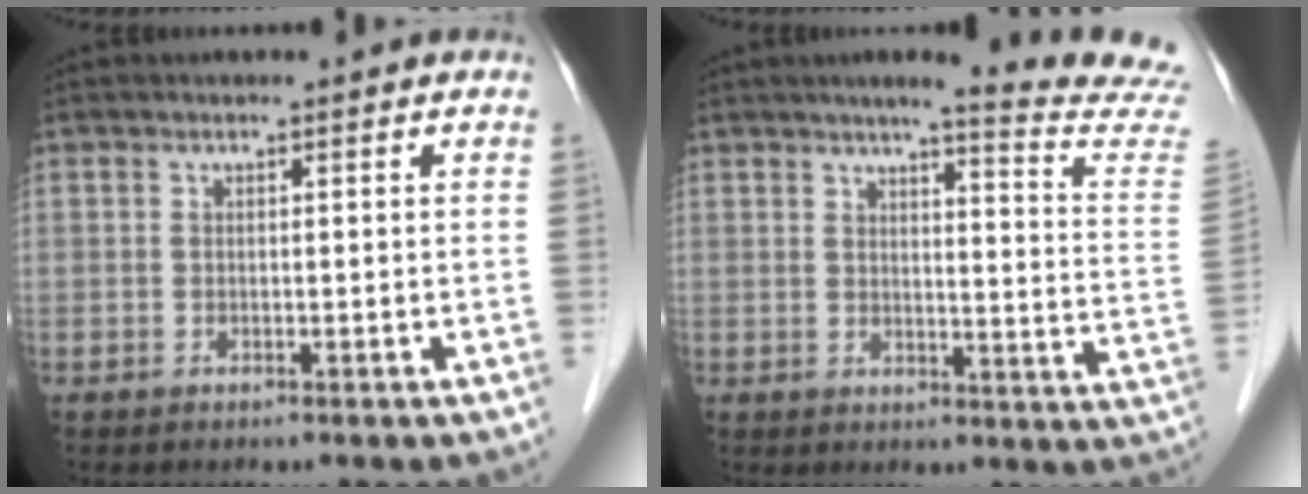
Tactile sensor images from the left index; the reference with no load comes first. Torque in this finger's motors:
{"motor_torque": [0.55, -0.60, 0.17, 0.04]}